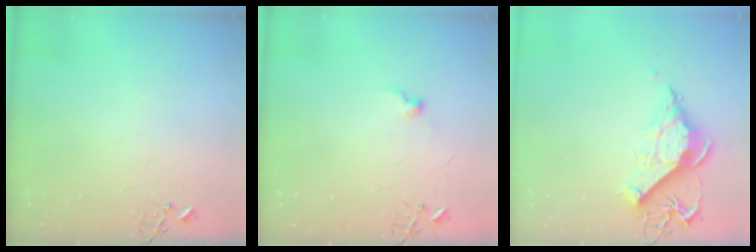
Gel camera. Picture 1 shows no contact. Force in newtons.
{"total": 5.9, "press": 5.9, "slide": 0.7}
{"total": 13.2, "press": 13.1, "slide": 1.6}